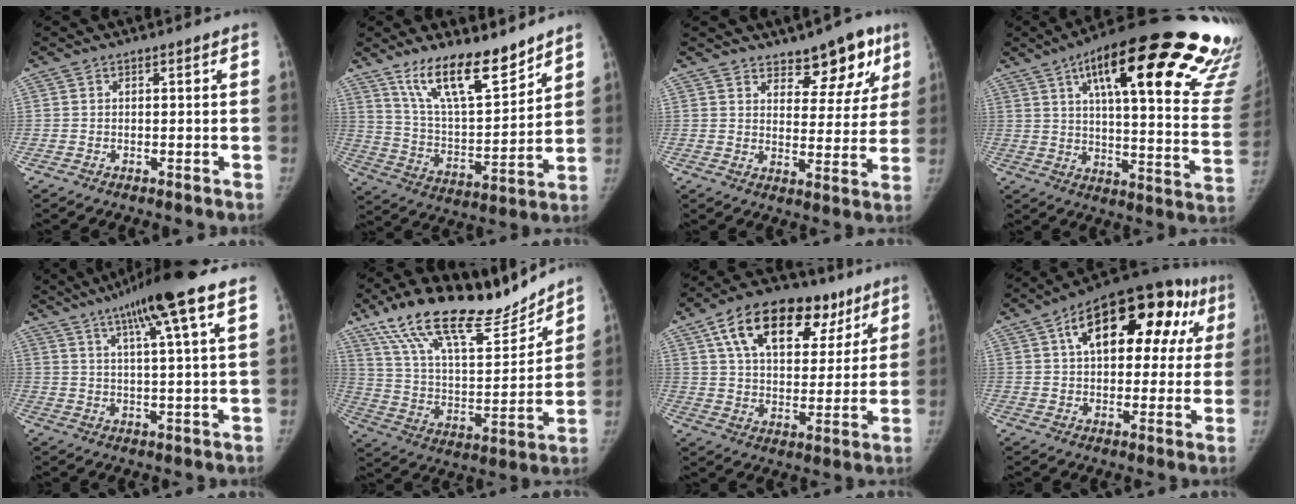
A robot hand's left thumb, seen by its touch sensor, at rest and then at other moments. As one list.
[{"total": 15.9, "force": [11.8, 4.8, 9.5], "torque": [-0.128, -0.077, 0.220]}, {"total": 10.0, "force": [6.7, 5.0, 5.5], "torque": [-0.019, -0.039, 0.096]}, {"total": 35.4, "force": [21.4, 8.7, 26.9], "torque": [-0.277, -0.065, 0.288]}, {"total": 14.9, "force": [9.4, 0.4, 11.5], "torque": [-0.182, -0.014, 0.139]}, {"total": 24.4, "force": [19.0, 7.7, 13.3], "torque": [-0.196, -0.077, 0.327]}, {"total": 22.6, "force": [11.5, 12.9, 14.6], "torque": [-0.198, 0.001, 0.186]}, {"total": 24.2, "force": [8.8, 13.3, 18.2], "torque": [-0.217, 0.038, 0.122]}]